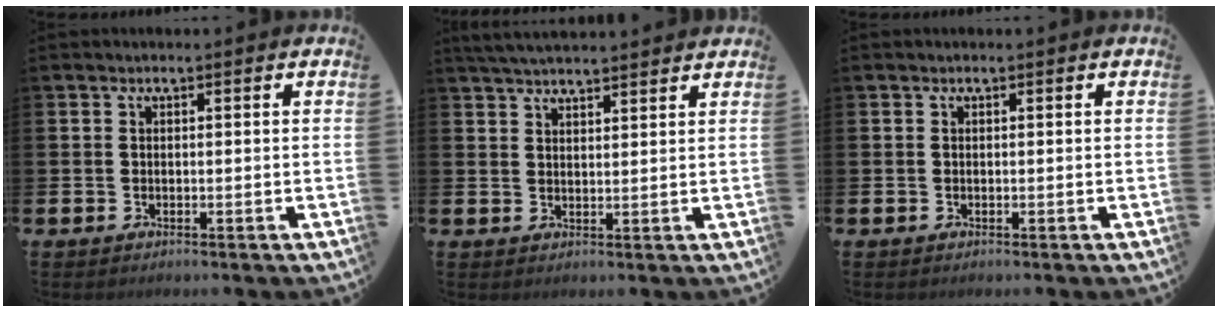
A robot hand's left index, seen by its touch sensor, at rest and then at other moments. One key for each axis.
{"total": 4.0, "fx": 3.9, "fy": 0.2, "fz": 0.6, "tx": -0.018, "ty": -0.014, "tz": 0.072}
{"total": 0.0}